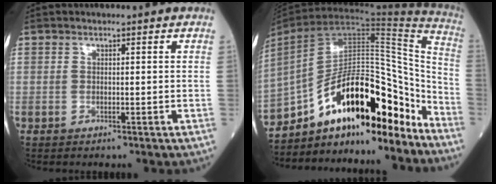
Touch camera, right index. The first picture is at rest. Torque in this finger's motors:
{"motor_torque": [1.08, -1.06, 0.66, 0.21]}